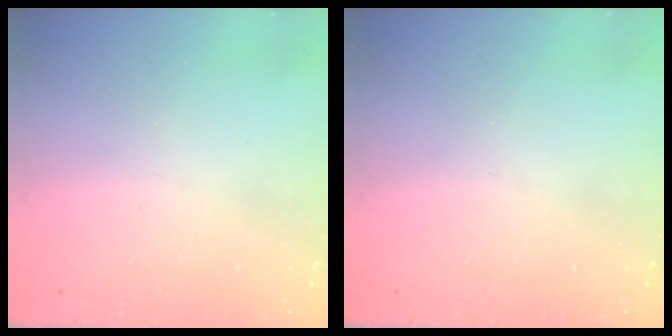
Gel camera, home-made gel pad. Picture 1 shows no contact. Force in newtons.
{"total": 0.0}